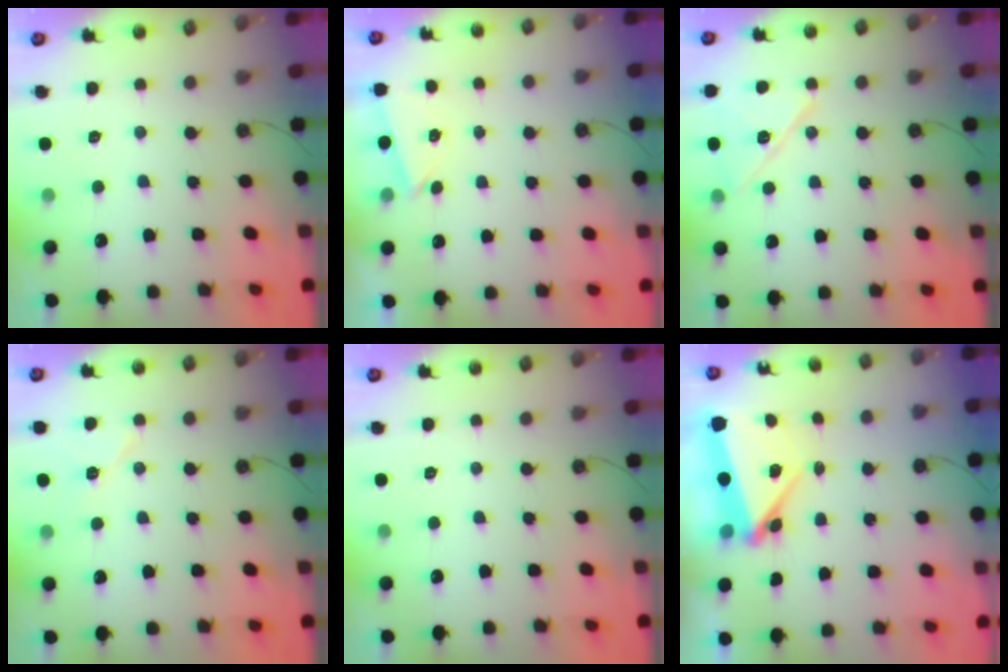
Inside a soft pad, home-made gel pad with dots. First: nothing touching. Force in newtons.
{"total": 2.9, "press": 2.1, "slide": 2.0}
{"total": 12.1, "press": 10.4, "slide": 6.2}
{"total": 6.8, "press": 6.6, "slide": 1.7}
{"total": 0.0}
{"total": 5.2, "press": 5.2, "slide": 0.1}